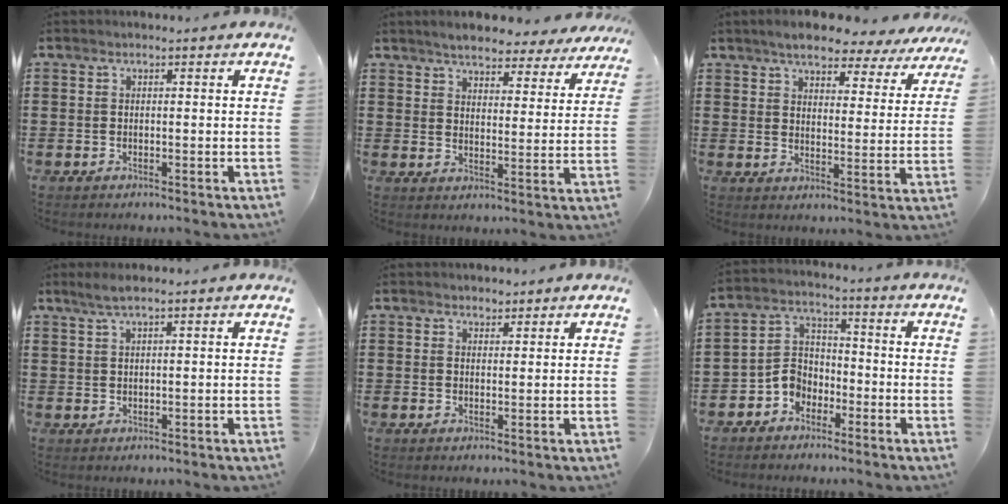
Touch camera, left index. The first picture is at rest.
{"total": 5.1, "force": [4.9, 0.5, 1.1], "torque": [-0.043, -0.022, 0.086]}
{"total": 6.0, "force": [5.5, 1.1, 2.0], "torque": [-0.056, -0.025, 0.094]}
{"total": 2.1, "force": [1.4, 0.0, 1.6], "torque": [-0.032, 0.002, 0.026]}
{"total": 1.5, "force": [1.4, 0.6, 0.0], "torque": [-0.003, 0.005, 0.027]}
{"total": 4.9, "force": [-3.4, 3.3, 1.5], "torque": [-0.048, 0.005, -0.073]}